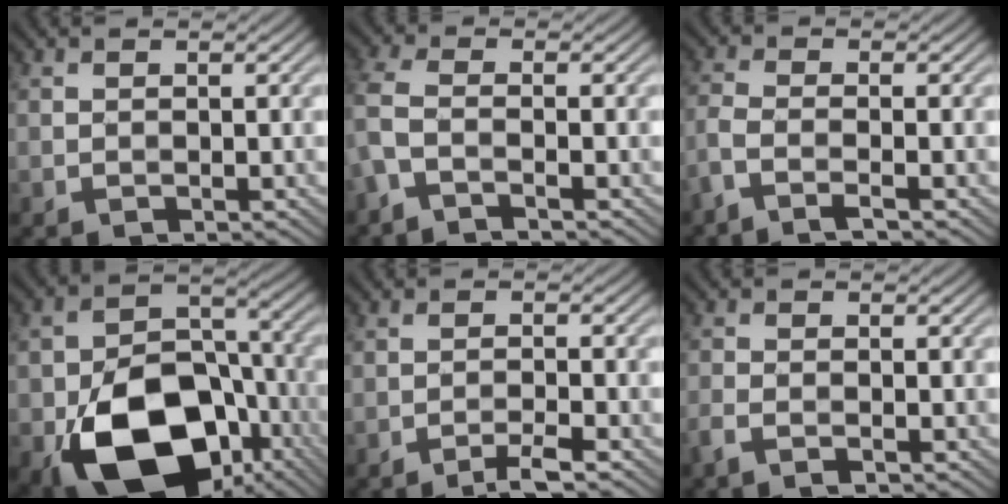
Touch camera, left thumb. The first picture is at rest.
{"total": 3.2, "force": [-1.8, 0.7, 2.5], "torque": [-0.065, -0.001, -0.054]}
{"total": 3.5, "force": [-2.4, 0.6, 2.5], "torque": [-0.061, -0.004, -0.065]}
{"total": 18.1, "force": [-8.0, 11.8, 11.1], "torque": [-0.181, -0.046, -0.128]}
{"total": 2.5, "force": [-1.9, 0.0, 1.7], "torque": [-0.029, 0.007, -0.040]}
{"total": 2.1, "force": [-1.5, 0.4, 1.4], "torque": [-0.036, -0.004, -0.036]}